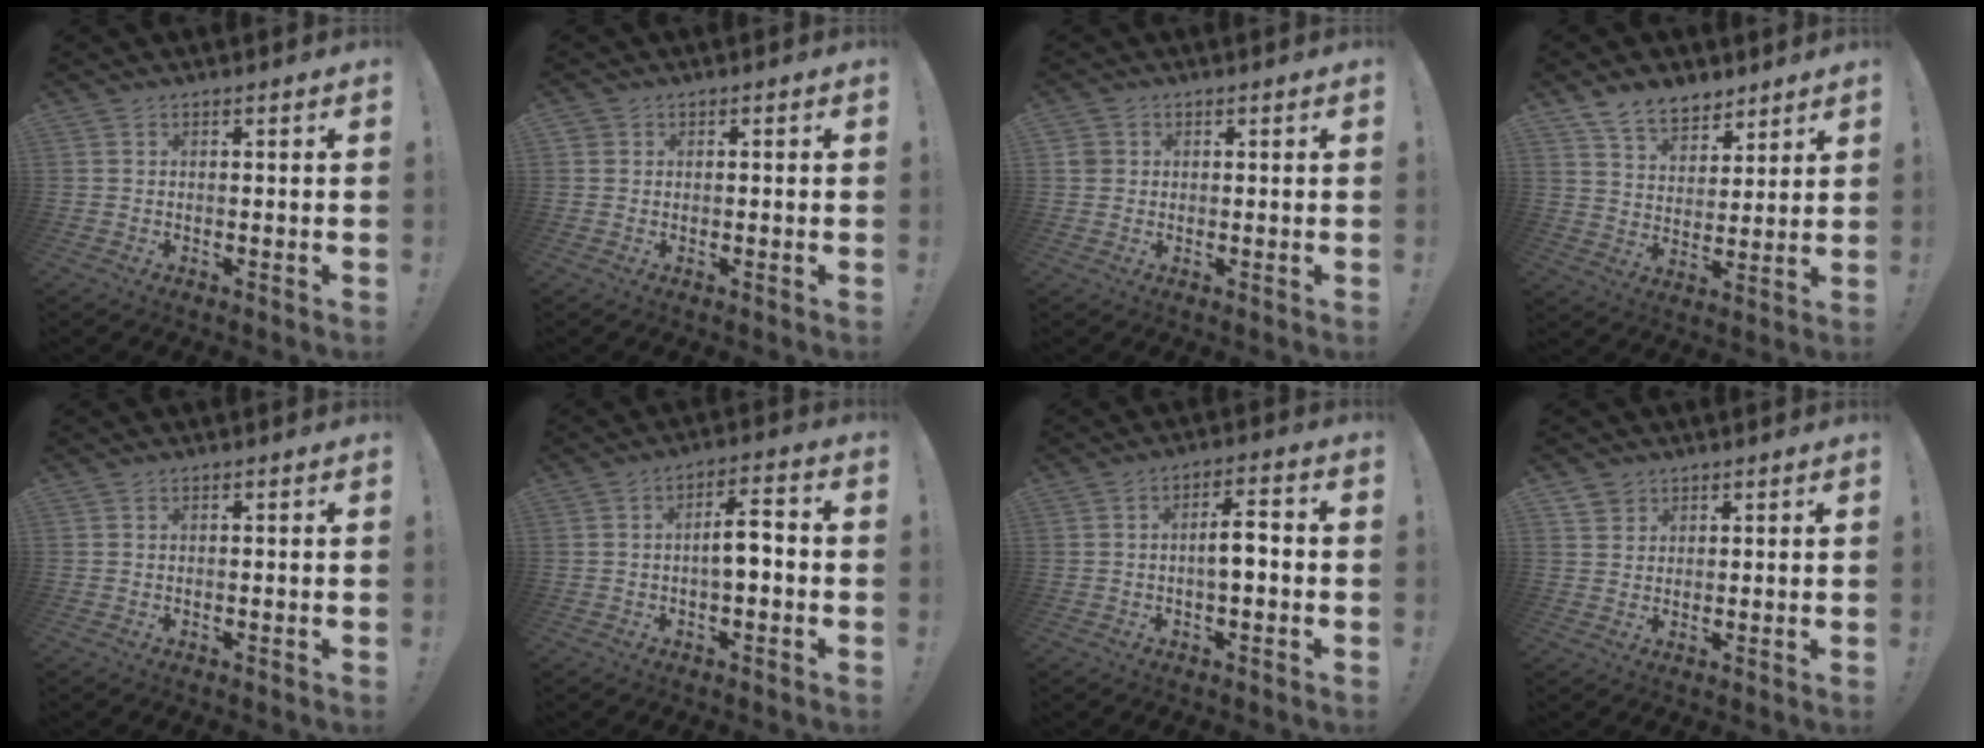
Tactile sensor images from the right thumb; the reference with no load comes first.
{"total": 0.8, "force": [0.1, 0.8, 0.2], "torque": [-0.004, 0.000, 0.002]}
{"total": 2.6, "force": [0.6, 2.4, 0.7], "torque": [-0.014, 0.004, 0.013]}
{"total": 10.1, "force": [7.7, 5.8, 3.1], "torque": [-0.061, -0.047, 0.151]}
{"total": 0.0}
{"total": 6.8, "force": [-1.0, 2.2, 6.4], "torque": [-0.093, 0.007, -0.022]}
{"total": 5.8, "force": [-1.1, 1.7, 5.4], "torque": [-0.079, 0.006, -0.023]}
{"total": 3.4, "force": [2.3, 2.5, 0.2], "torque": [-0.003, -0.010, 0.041]}